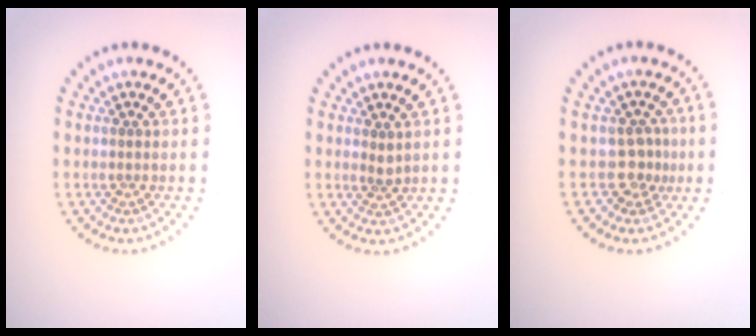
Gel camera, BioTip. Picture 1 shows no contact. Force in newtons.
{"total": 1.0, "press": 0.7, "slide": 0.8}
{"total": 1.9, "press": 1.4, "slide": 1.3}